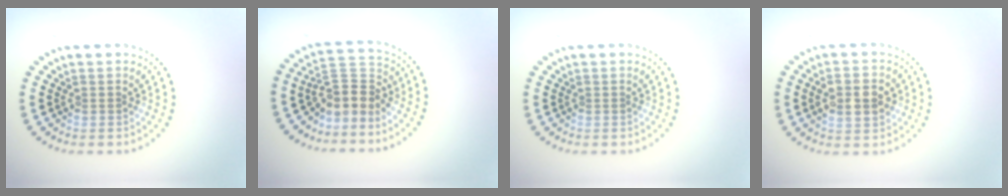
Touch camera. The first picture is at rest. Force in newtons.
{"total": 3.5, "press": 2.6, "slide": 2.4}
{"total": 0.0}
{"total": 4.3, "press": 4.2, "slide": 0.3}